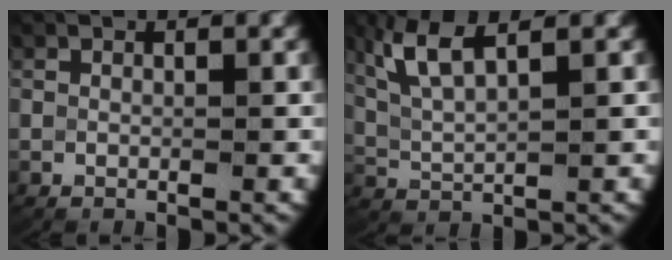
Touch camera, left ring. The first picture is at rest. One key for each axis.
{"total": 5.2, "fx": 2.2, "fy": 2.5, "fz": 4.0, "tx": -0.105, "ty": -0.003, "tz": 0.048}